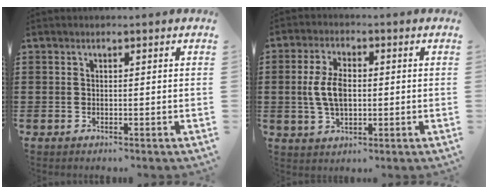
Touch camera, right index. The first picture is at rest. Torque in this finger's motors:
{"motor_torque": [1.45, -0.33, 0.52, 0.21]}